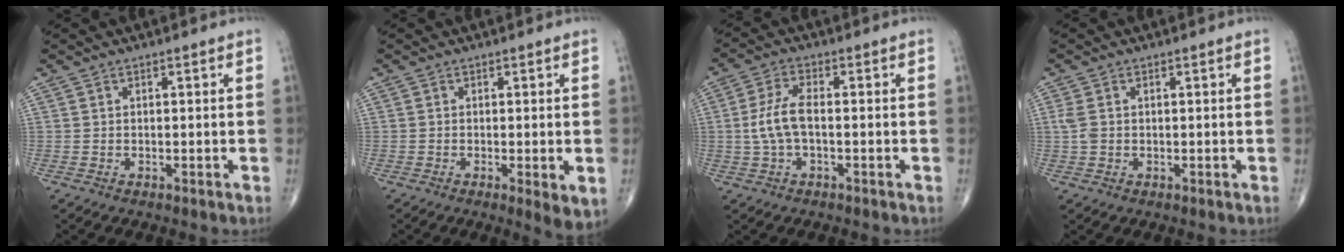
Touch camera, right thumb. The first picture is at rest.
{"total": 3.9, "force": [-0.8, 0.9, 3.7], "torque": [-0.060, -0.014, -0.014]}
{"total": 6.1, "force": [-0.6, 2.6, 5.5], "torque": [-0.130, 0.017, -0.014]}
{"total": 0.9, "force": [0.4, 0.5, 0.7], "torque": [-0.019, 0.013, 0.014]}